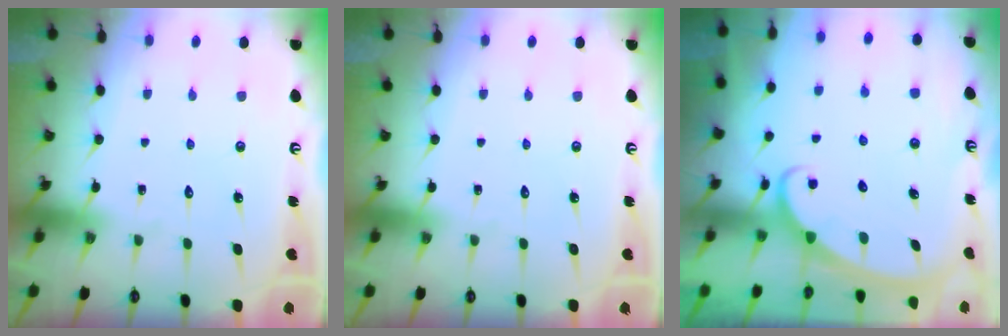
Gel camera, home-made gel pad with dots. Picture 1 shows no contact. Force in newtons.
{"total": 0.0}
{"total": 2.5, "press": 2.5, "slide": 0.4}